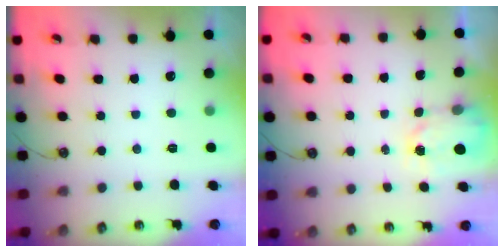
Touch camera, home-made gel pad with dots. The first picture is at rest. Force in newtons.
{"total": 3.6, "press": 3.6, "slide": 0.4}